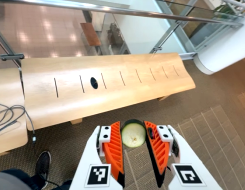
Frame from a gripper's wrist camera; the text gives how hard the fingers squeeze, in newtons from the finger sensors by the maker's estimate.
{"total": 9.6, "left": 9.6, "right": 9.6}